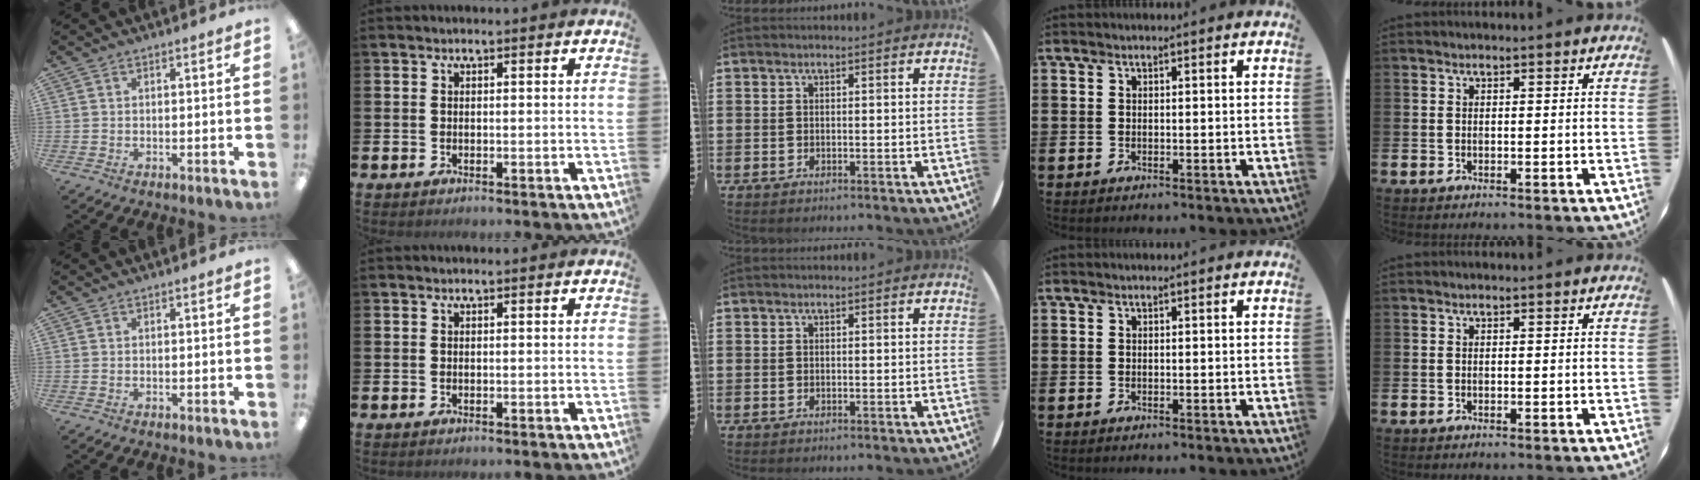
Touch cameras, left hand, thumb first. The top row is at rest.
{}